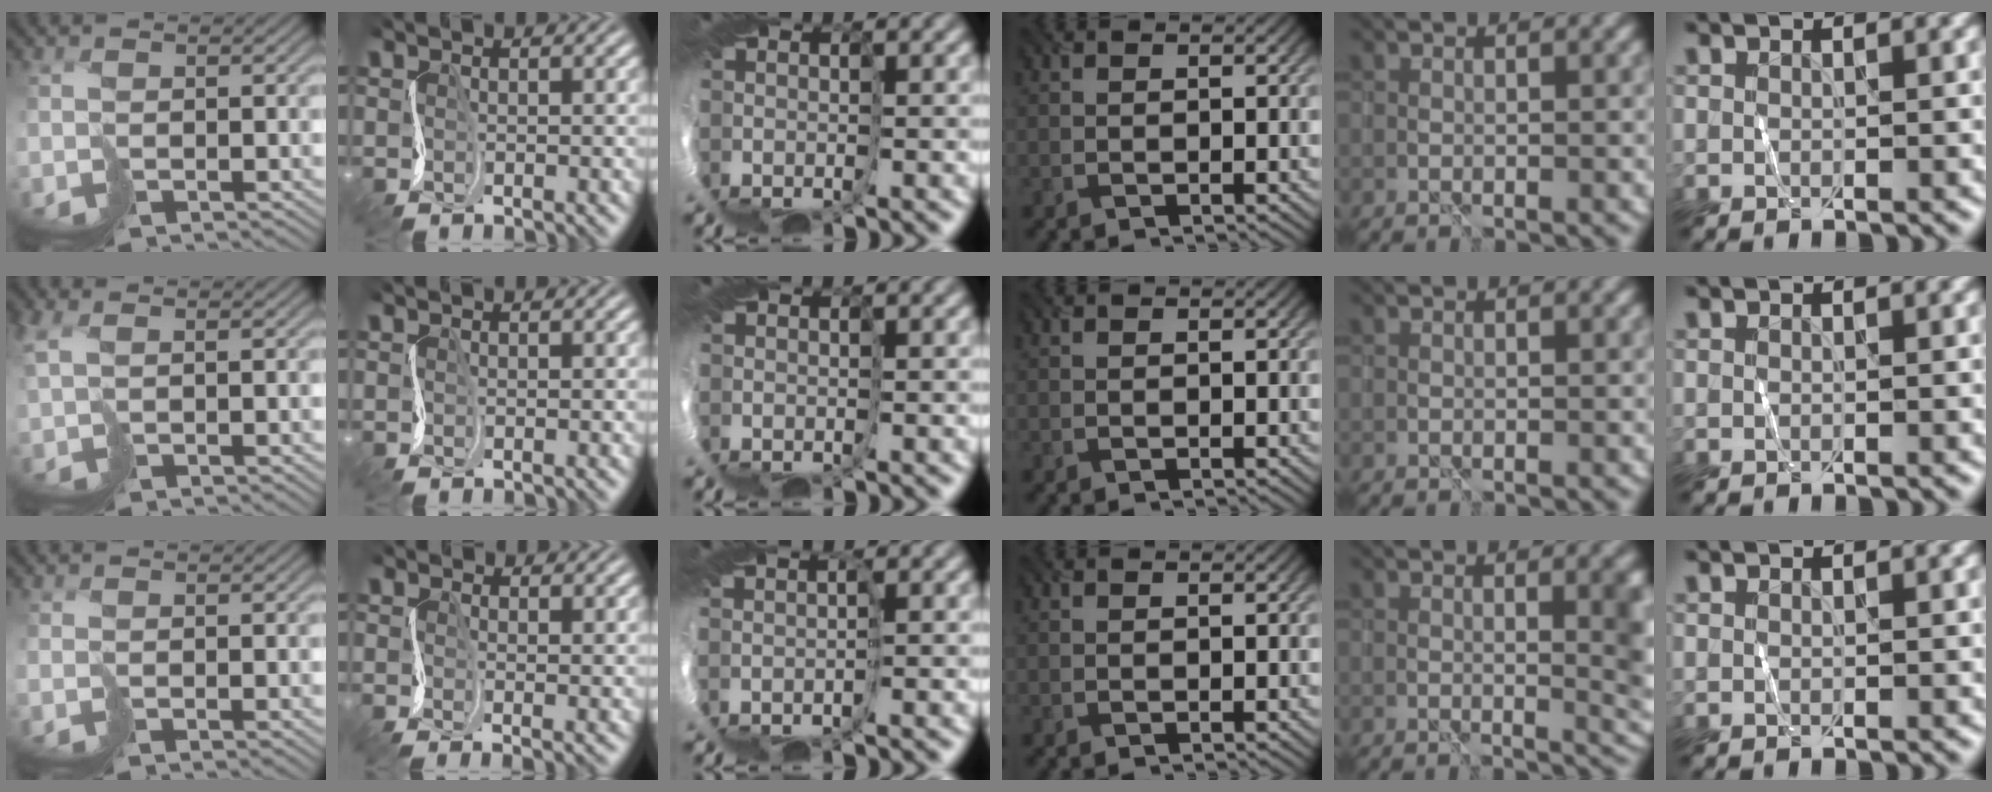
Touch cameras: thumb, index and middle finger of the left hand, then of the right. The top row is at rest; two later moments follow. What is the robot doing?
{"motion": "cut", "object": "tissue"}